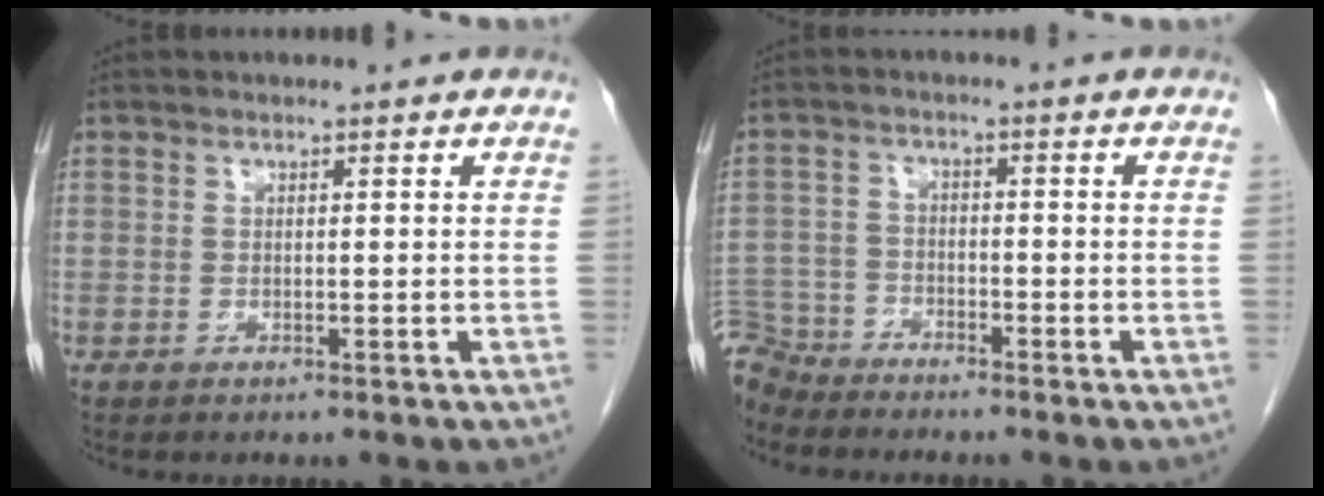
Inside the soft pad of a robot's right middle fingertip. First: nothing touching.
{"total": 6.1, "force": [-5.9, 1.5, -0.4], "torque": [0.008, -0.002, -0.117]}